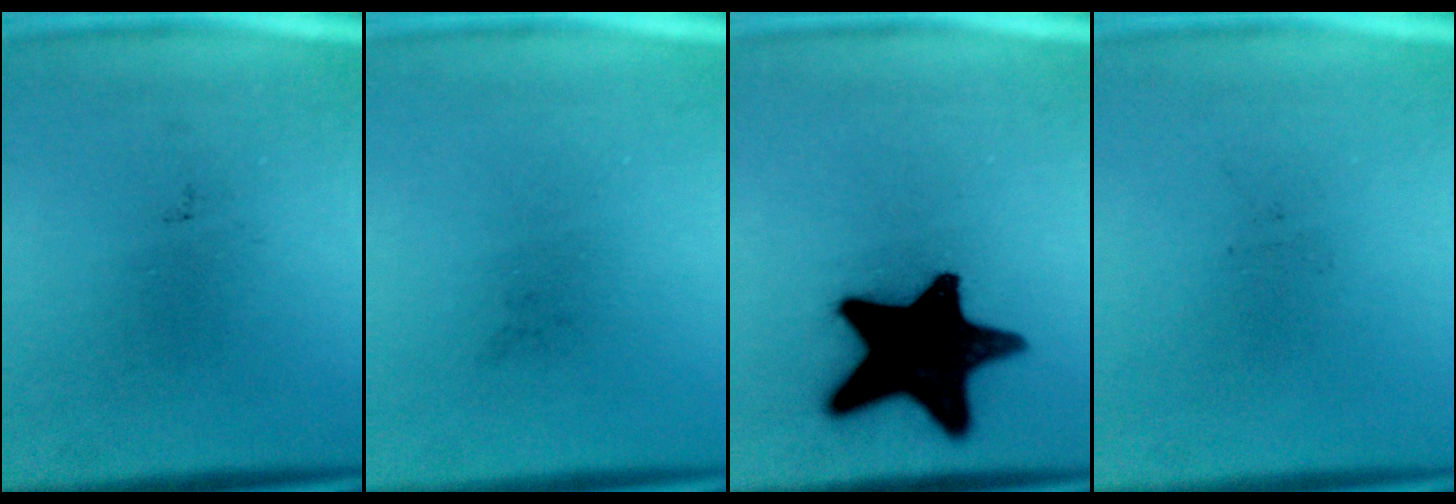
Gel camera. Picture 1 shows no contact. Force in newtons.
{"total": 0.0}
{"total": 19.8}
{"total": 0.0}